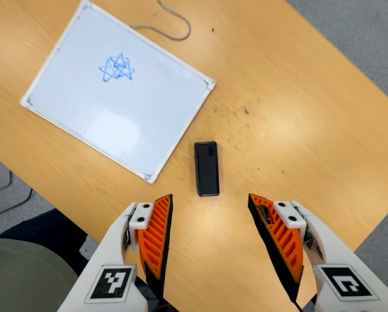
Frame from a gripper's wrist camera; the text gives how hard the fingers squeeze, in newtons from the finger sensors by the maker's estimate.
{"total": 0.0}